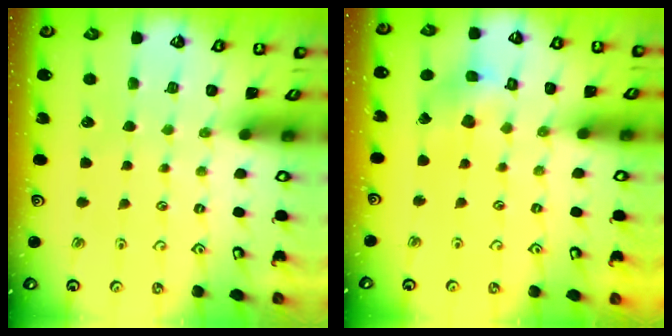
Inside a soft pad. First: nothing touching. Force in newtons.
{"total": 9.6, "press": 9.5, "slide": 1.3}